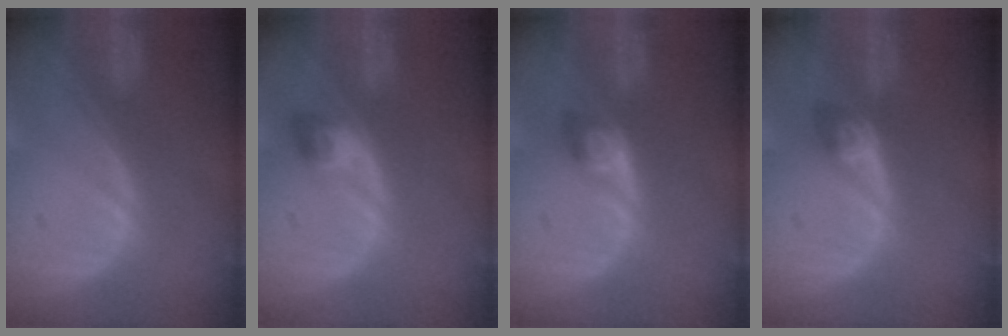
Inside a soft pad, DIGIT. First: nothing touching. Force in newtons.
{"total": 3.0, "press": 2.6, "slide": 1.3}
{"total": 2.6, "press": 2.6, "slide": 0.1}
{"total": 3.0, "press": 2.6, "slide": 1.5}